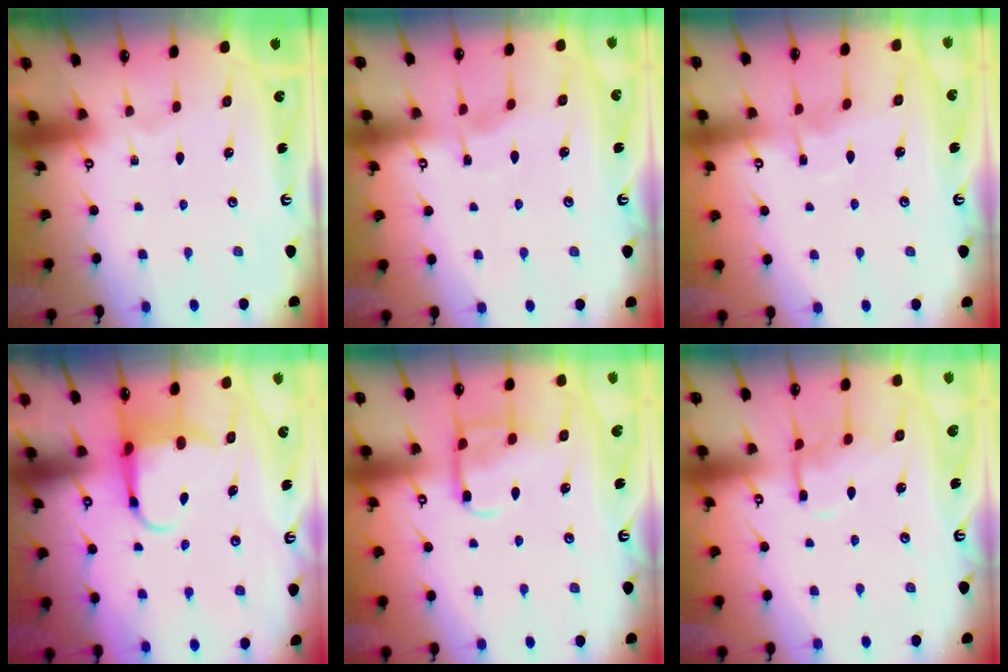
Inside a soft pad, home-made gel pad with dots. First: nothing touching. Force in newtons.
{"total": 3.6, "press": 3.5, "slide": 0.5}
{"total": 3.2, "press": 3.2, "slide": 0.4}
{"total": 5.7, "press": 5.5, "slide": 1.3}
{"total": 10.6, "press": 10.6, "slide": 1.0}
{"total": 9.6, "press": 9.6, "slide": 0.7}